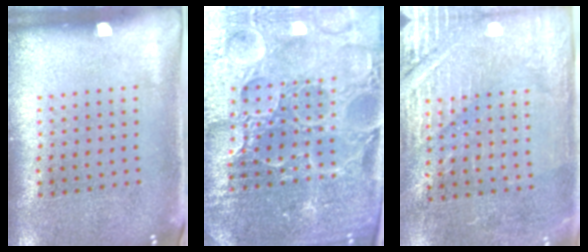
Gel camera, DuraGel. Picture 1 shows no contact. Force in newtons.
{"total": 5.5, "press": 5.1, "slide": 2.0}
{"total": 2.9, "press": 2.8, "slide": 0.5}